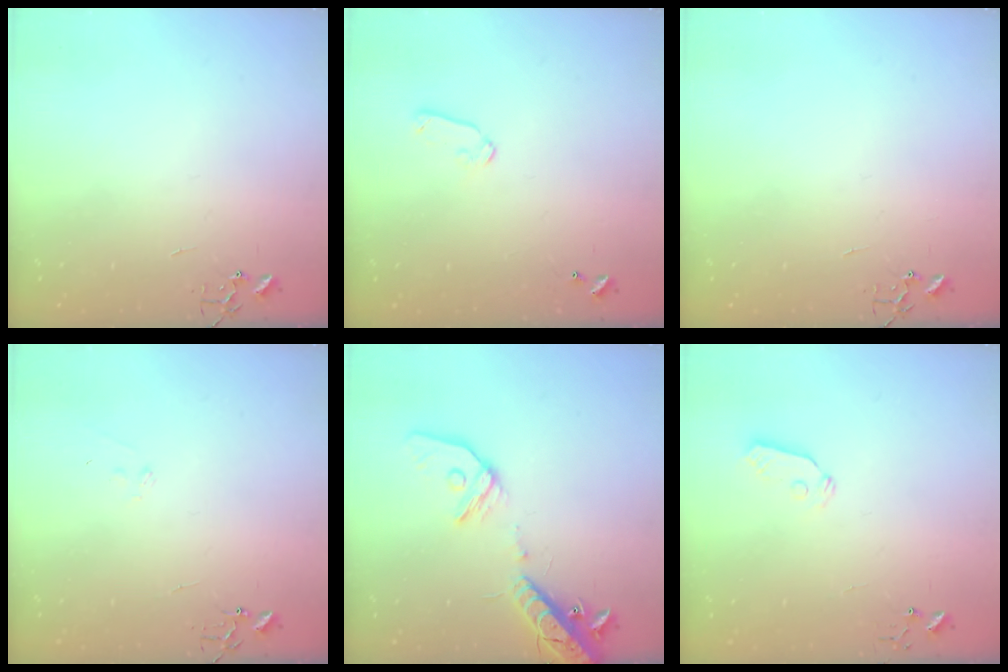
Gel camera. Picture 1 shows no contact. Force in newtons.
{"total": 6.8, "press": 6.7, "slide": 1.0}
{"total": 0.0}
{"total": 7.1, "press": 7.1, "slide": 0.7}
{"total": 16.7, "press": 16.3, "slide": 3.5}
{"total": 5.3, "press": 5.2, "slide": 0.3}